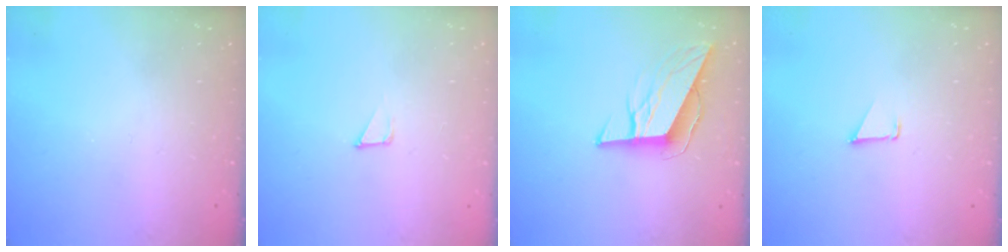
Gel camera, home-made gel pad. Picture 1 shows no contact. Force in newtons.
{"total": 1.7, "press": 1.7, "slide": 0.0}
{"total": 9.3, "press": 9.3, "slide": 0.6}
{"total": 0.7, "press": 0.7, "slide": 0.1}